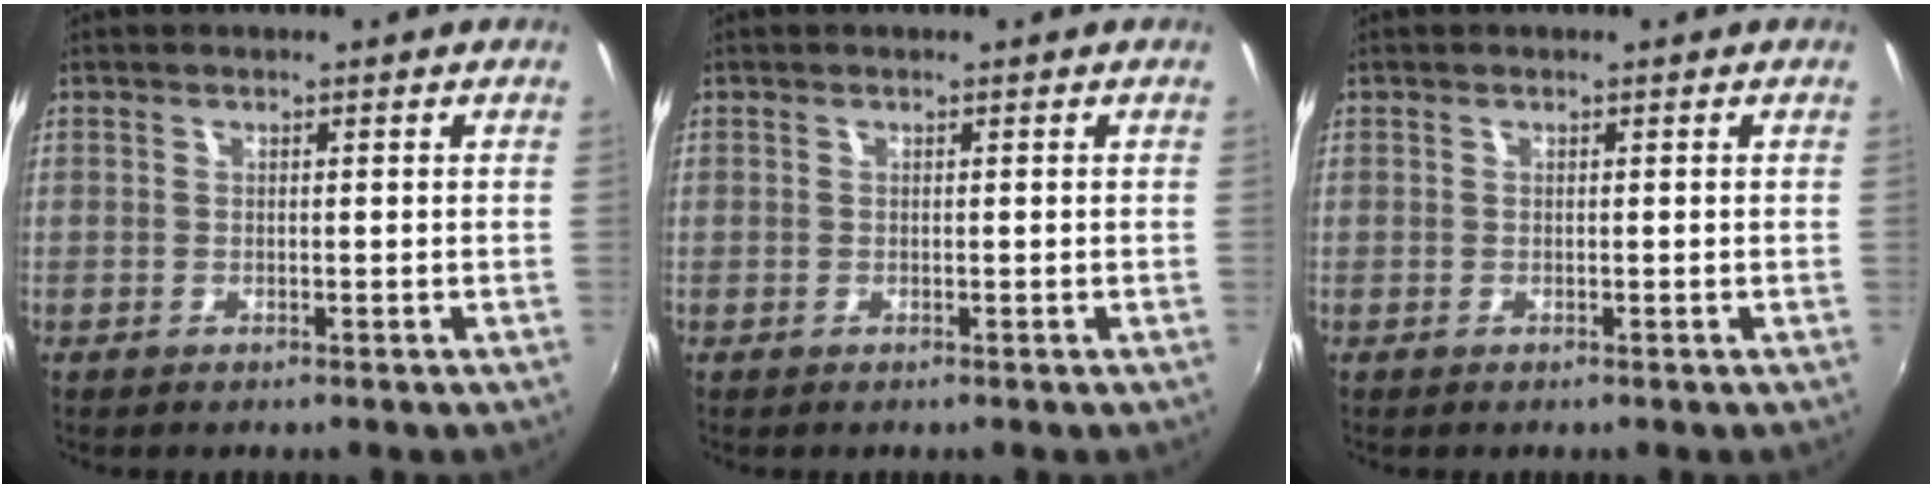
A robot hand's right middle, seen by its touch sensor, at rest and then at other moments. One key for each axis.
{"total": 0.0}
{"total": 0.0}